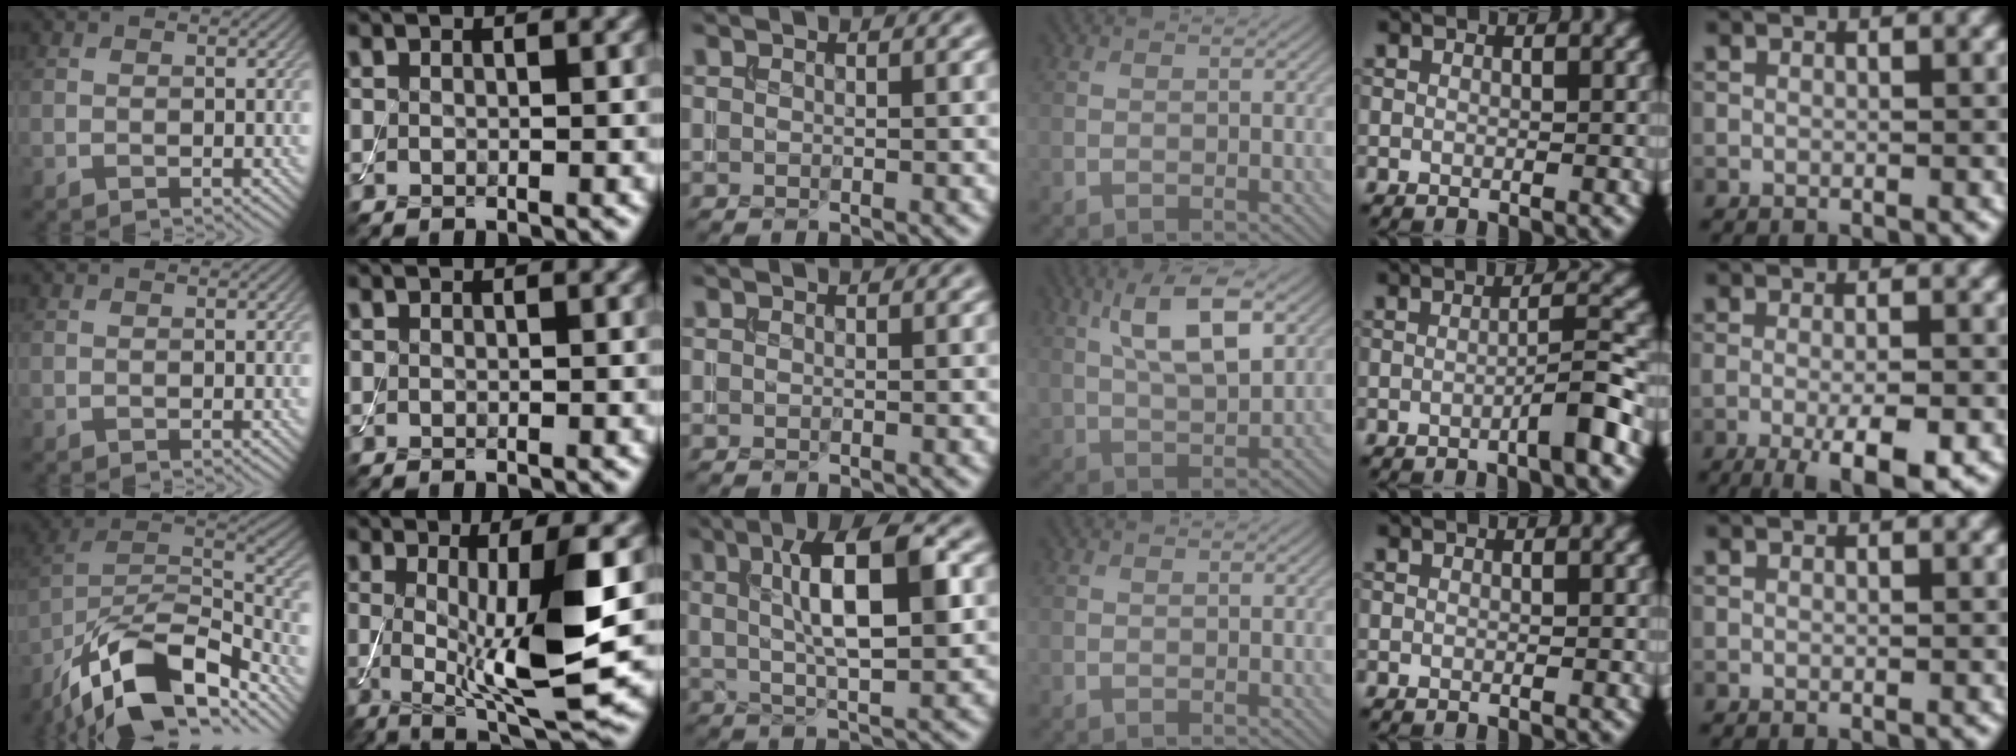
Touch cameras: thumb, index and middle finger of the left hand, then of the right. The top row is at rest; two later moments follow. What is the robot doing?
{"motion": "assemble", "object": "toy tower of hanoi"}